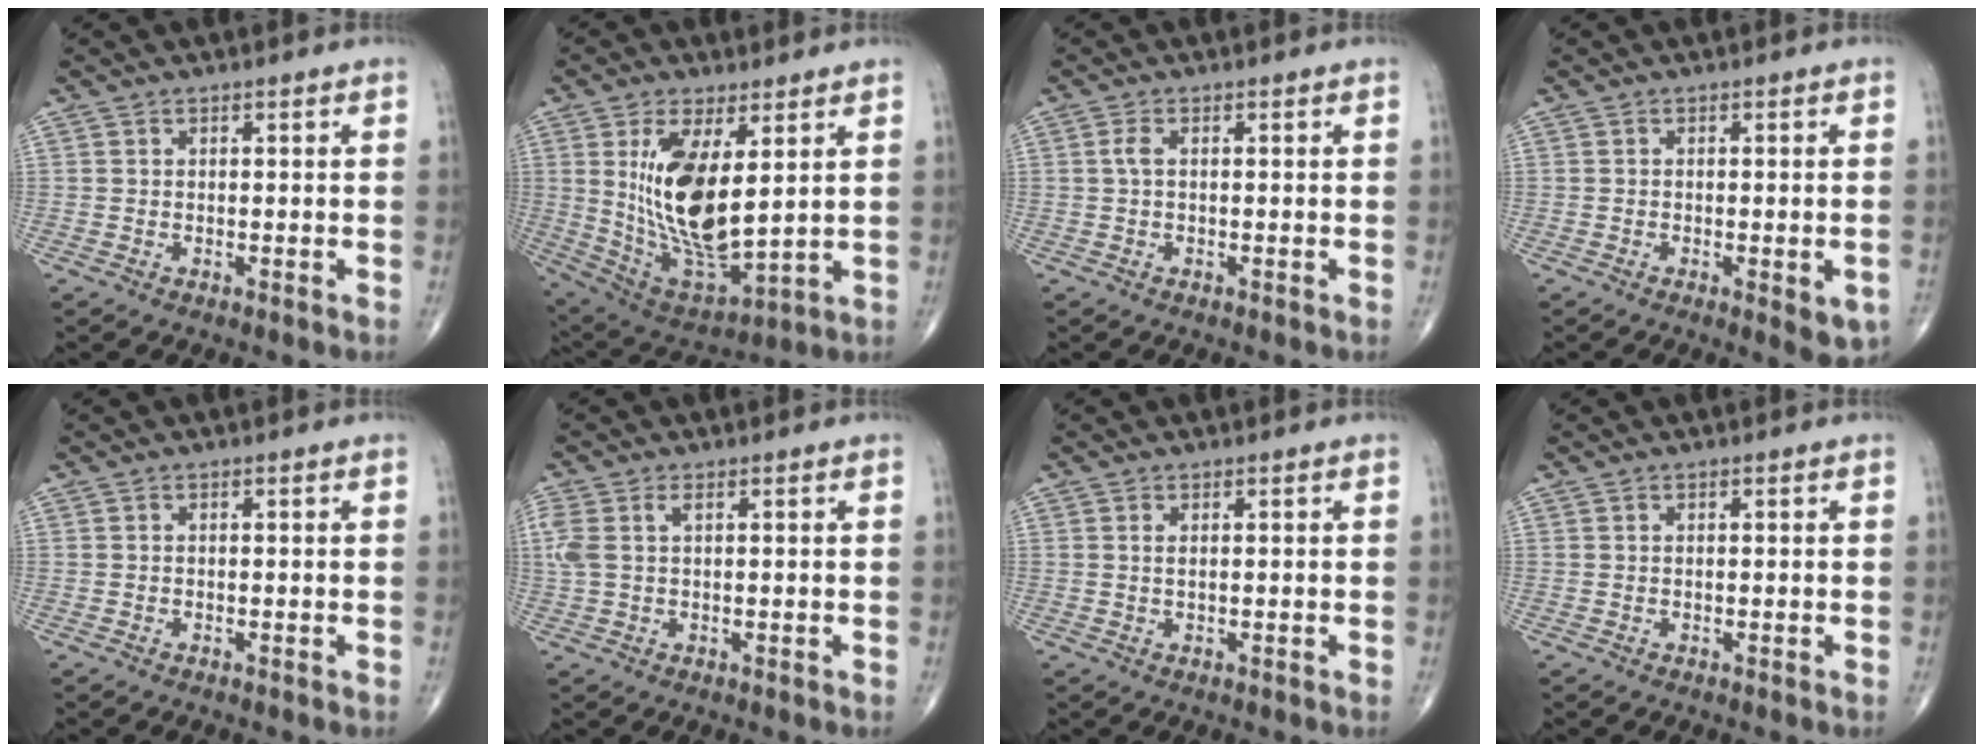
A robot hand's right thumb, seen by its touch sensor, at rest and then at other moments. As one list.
[{"total": 17.1, "force": [3.6, 7.3, 15.1], "torque": [-0.273, -0.031, 0.089]}, {"total": 1.5, "force": [0.1, 0.6, 1.3], "torque": [-0.033, -0.001, 0.001]}, {"total": 5.2, "force": [-1.9, 1.7, 4.5], "torque": [-0.045, -0.003, -0.019]}, {"total": 0.0}, {"total": 5.0, "force": [1.4, 2.6, 4.0], "torque": [-0.125, 0.021, 0.033]}, {"total": 0.6, "force": [0.2, 0.1, 0.5], "torque": [-0.014, -0.001, 0.003]}, {"total": 0.0}]